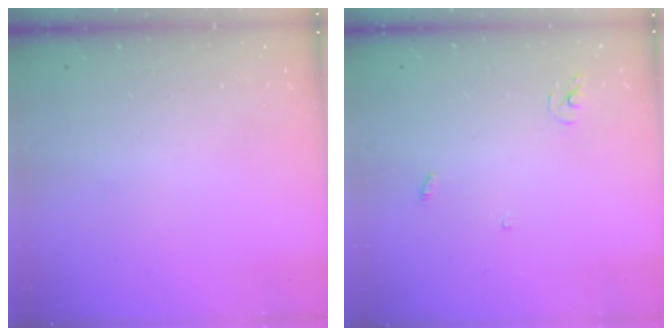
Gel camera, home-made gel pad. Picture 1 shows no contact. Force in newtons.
{"total": 3.3, "press": 3.2, "slide": 0.3}